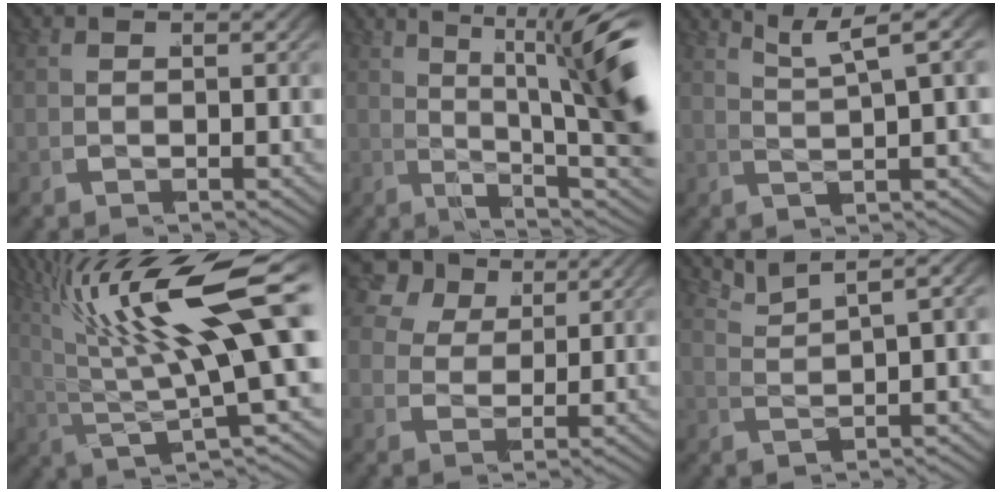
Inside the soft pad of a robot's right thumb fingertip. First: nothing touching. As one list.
[{"total": 9.2, "force": [0.4, 4.2, 8.2], "torque": [-0.103, -0.004, -0.005]}, {"total": 4.7, "force": [2.4, 1.6, 3.7], "torque": [-0.041, 0.012, 0.032]}, {"total": 10.6, "force": [2.1, 4.5, 9.4], "torque": [-0.181, -0.008, 0.035]}, {"total": 4.0, "force": [2.5, 2.7, 1.6], "torque": [-0.044, 0.001, 0.037]}, {"total": 4.1, "force": [3.1, 1.0, 2.6], "torque": [-0.024, 0.018, 0.047]}]